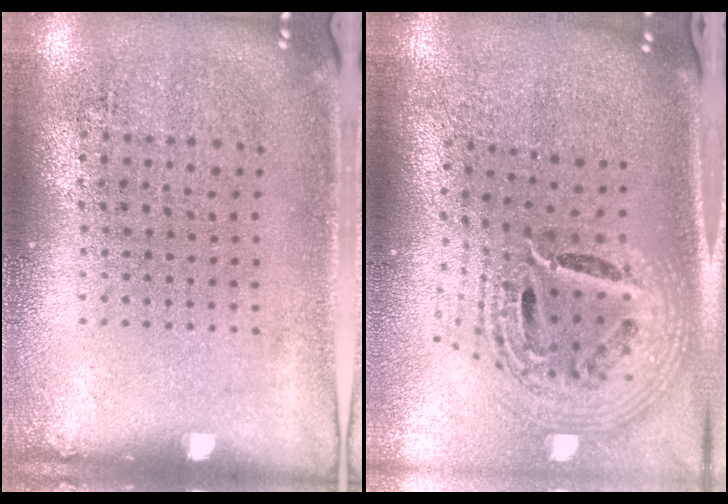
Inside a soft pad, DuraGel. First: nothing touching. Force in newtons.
{"total": 2.6, "press": 1.8, "slide": 1.9}